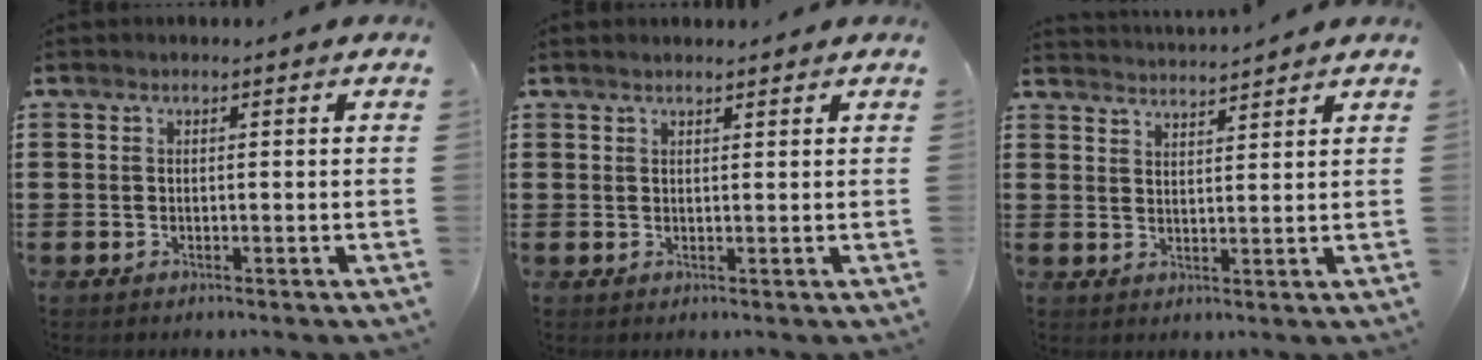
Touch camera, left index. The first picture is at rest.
{"total": 1.2, "force": [1.1, 0.1, 0.5], "torque": [-0.010, 0.001, 0.021]}
{"total": 2.9, "force": [2.8, -0.4, -0.3], "torque": [-0.004, -0.014, 0.052]}